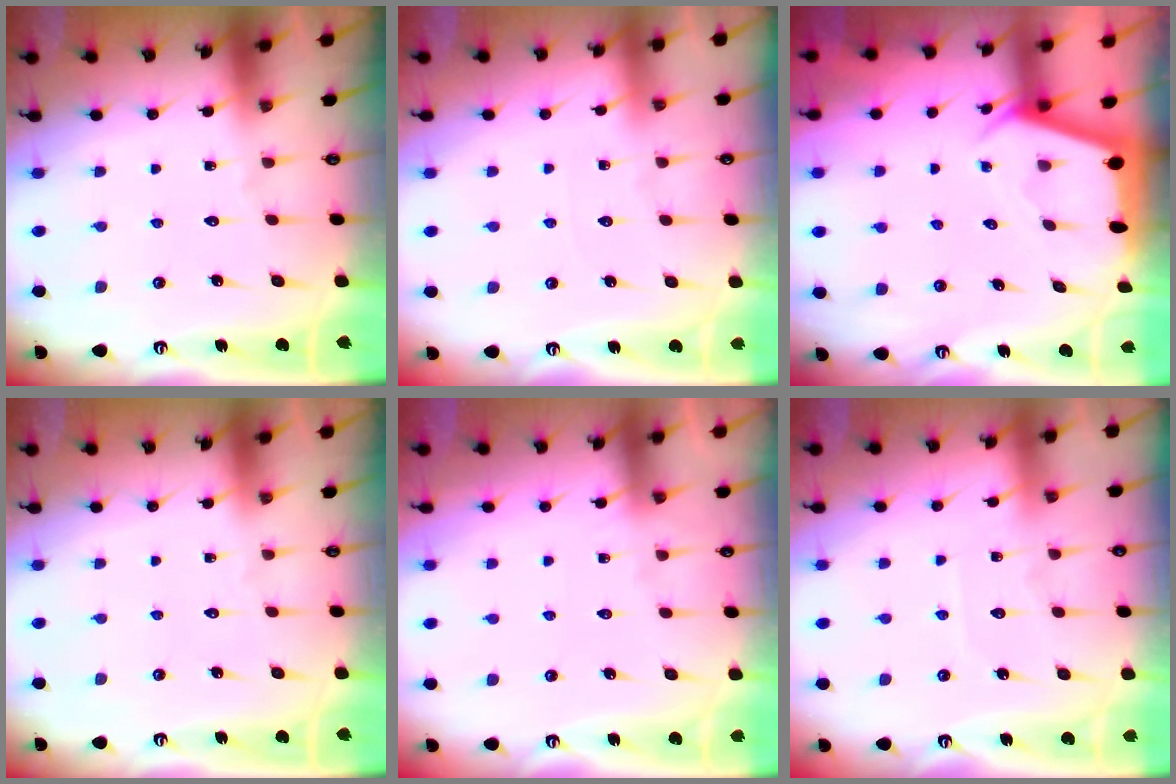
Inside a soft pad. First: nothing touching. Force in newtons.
{"total": 1.4, "press": 1.4, "slide": 0.3}
{"total": 2.3, "press": 2.3, "slide": 0.3}
{"total": 0.0}
{"total": 6.4, "press": 6.3, "slide": 0.8}
{"total": 5.1, "press": 5.0, "slide": 0.6}